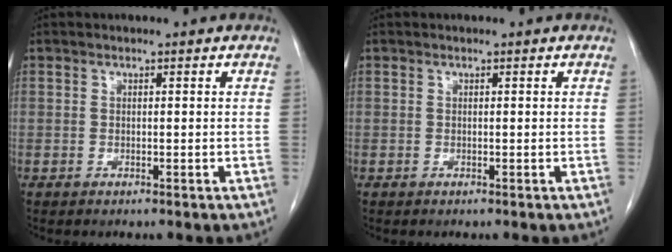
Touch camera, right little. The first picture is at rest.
{"total": 0.0}